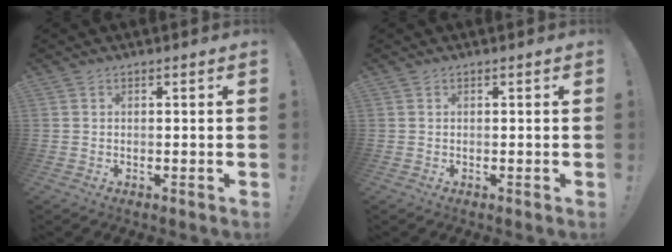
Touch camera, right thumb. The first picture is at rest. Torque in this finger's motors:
{"motor_torque": [0.00, 0.00, 0.00, 0.00, 0.00]}